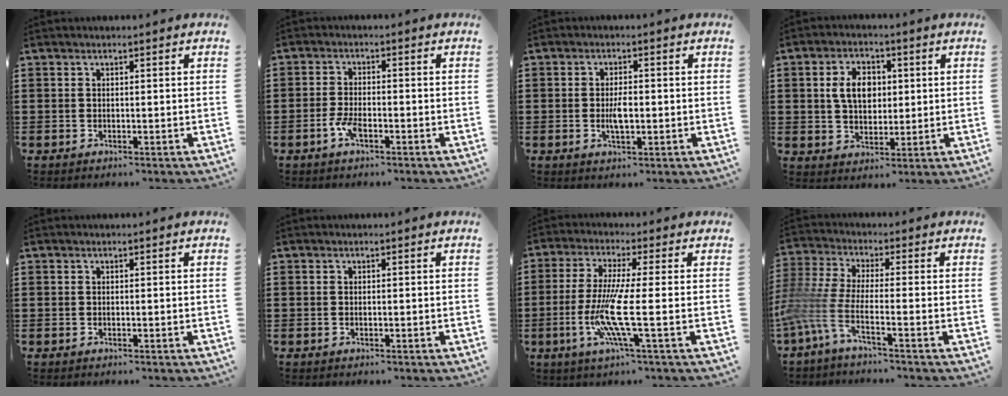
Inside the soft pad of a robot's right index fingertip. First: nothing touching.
{"total": 3.3, "force": [-1.7, 1.0, 2.7], "torque": [-0.068, -0.007, -0.035]}
{"total": 3.5, "force": [-0.4, 1.3, 3.2], "torque": [-0.065, -0.002, -0.009]}
{"total": 6.3, "force": [1.1, 4.2, 4.6], "torque": [-0.101, 0.010, 0.013]}
{"total": 0.0}
{"total": 0.0}
{"total": 9.6, "force": [-2.1, 0.1, 9.4], "torque": [-0.202, -0.026, -0.047]}
{"total": 5.1, "force": [-3.7, 1.1, 3.4], "torque": [-0.127, -0.026, -0.090]}